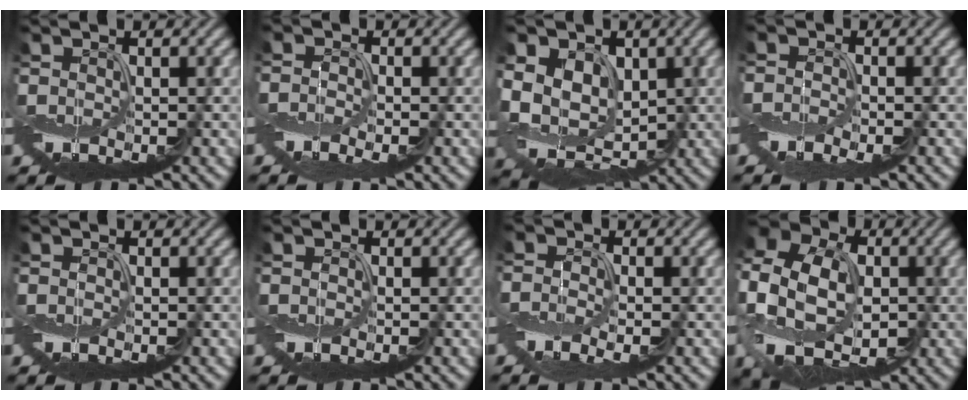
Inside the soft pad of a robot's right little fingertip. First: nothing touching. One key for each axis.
{"total": 1.8, "fx": -1.3, "fy": 0.7, "fz": 1.0, "tx": -0.025, "ty": -0.003, "tz": -0.030}
{"total": 8.5, "fx": 1.4, "fy": 6.6, "fz": 5.1, "tx": -0.110, "ty": 0.000, "tz": 0.021}
{"total": 1.9, "fx": -1.5, "fy": 0.7, "fz": 0.9, "tx": -0.022, "ty": -0.004, "tz": -0.035}
{"total": 0.0}
{"total": 0.0}
{"total": 2.3, "fx": -1.2, "fy": 1.1, "fz": 1.5, "tx": -0.039, "ty": -0.002, "tz": -0.031}
{"total": 12.4, "fx": -0.8, "fy": 9.5, "fz": 7.9, "tx": -0.187, "ty": 0.004, "tz": -0.017}